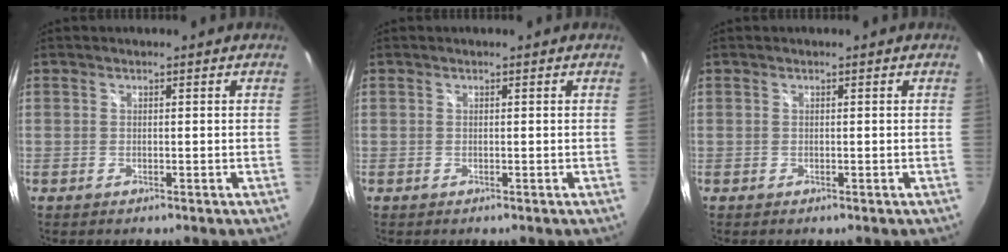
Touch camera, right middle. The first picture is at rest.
{"total": 0.0}
{"total": 0.0}